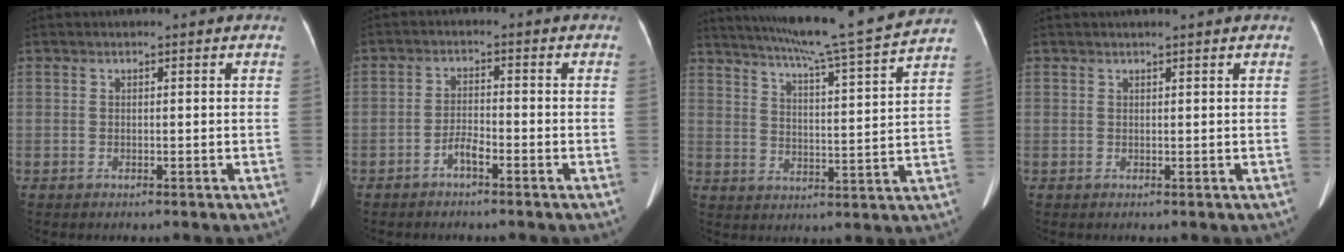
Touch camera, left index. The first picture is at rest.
{"total": 2.5, "force": [-1.8, 0.5, 1.7], "torque": [-0.033, 0.004, -0.035]}
{"total": 18.0, "force": [15.9, -1.6, 8.3], "torque": [-0.143, -0.020, 0.216]}
{"total": 1.7, "force": [1.5, -0.2, 0.9], "torque": [-0.010, 0.012, 0.023]}